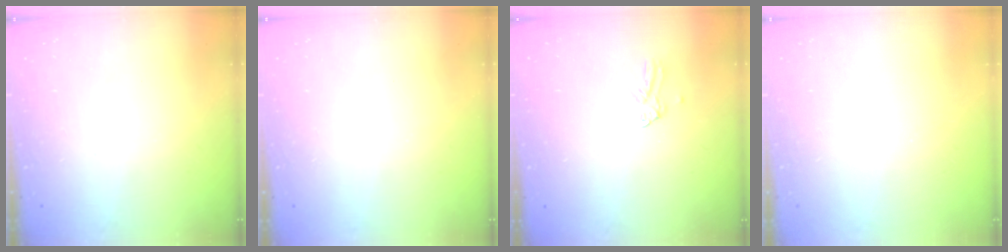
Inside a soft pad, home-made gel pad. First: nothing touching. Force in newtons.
{"total": 0.0}
{"total": 0.0}
{"total": 0.0}